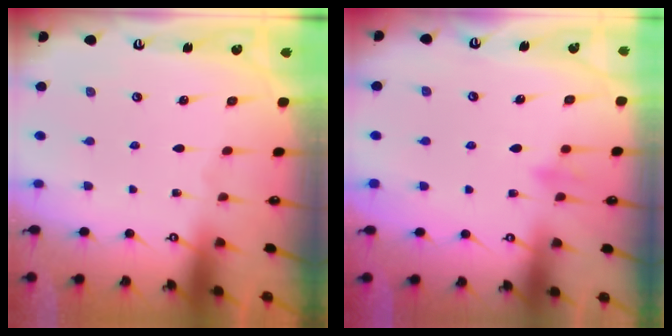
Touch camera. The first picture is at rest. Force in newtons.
{"total": 7.9, "press": 7.9, "slide": 0.6}